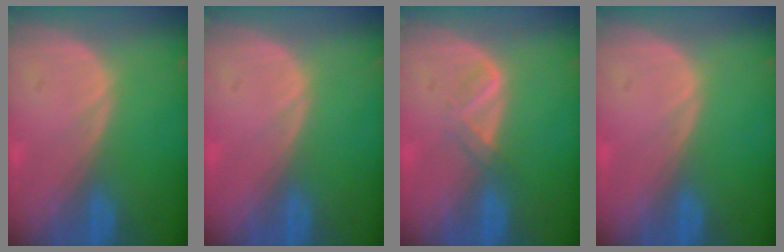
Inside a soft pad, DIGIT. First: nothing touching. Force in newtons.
{"total": 0.0}
{"total": 2.1, "press": 2.1, "slide": 0.2}
{"total": 0.0}